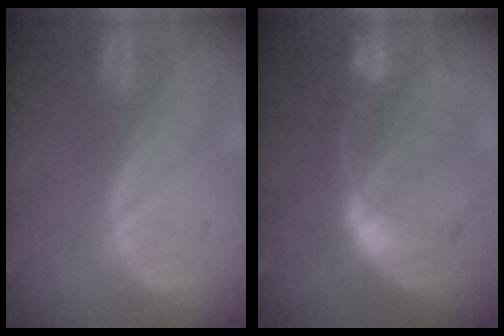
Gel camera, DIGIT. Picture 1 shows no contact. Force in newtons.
{"total": 7.6, "press": 6.6, "slide": 3.8}